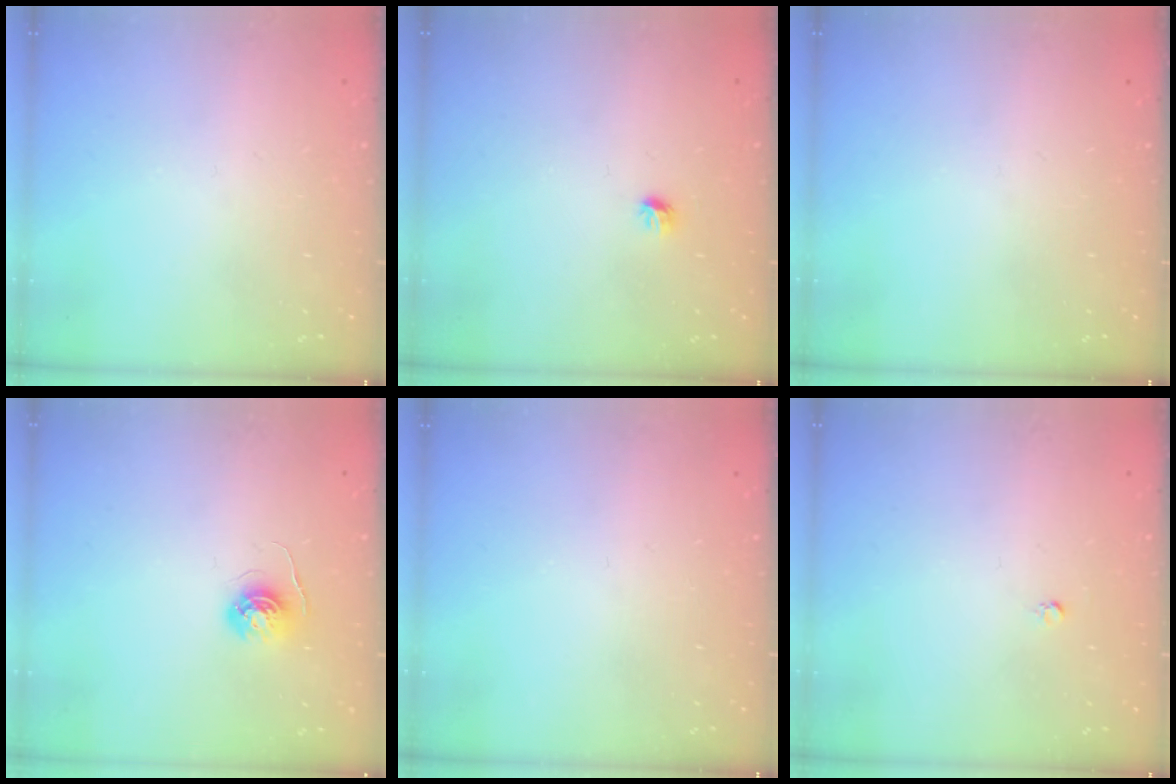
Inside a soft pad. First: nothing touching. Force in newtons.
{"total": 4.2, "press": 4.1, "slide": 1.0}
{"total": 0.0}
{"total": 4.3, "press": 4.3, "slide": 0.5}
{"total": 0.0}
{"total": 2.5, "press": 2.5, "slide": 0.2}